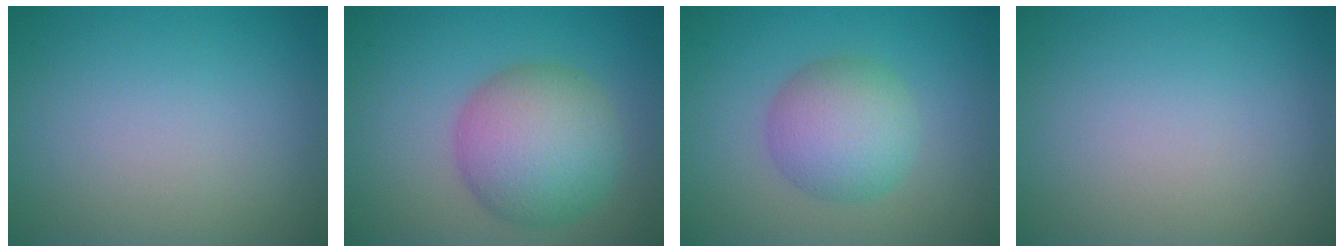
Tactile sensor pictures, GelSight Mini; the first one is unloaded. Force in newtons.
{"total": 7.6, "press": 7.6, "slide": 0.4}
{"total": 5.2, "press": 5.2, "slide": 0.0}
{"total": 0.0}